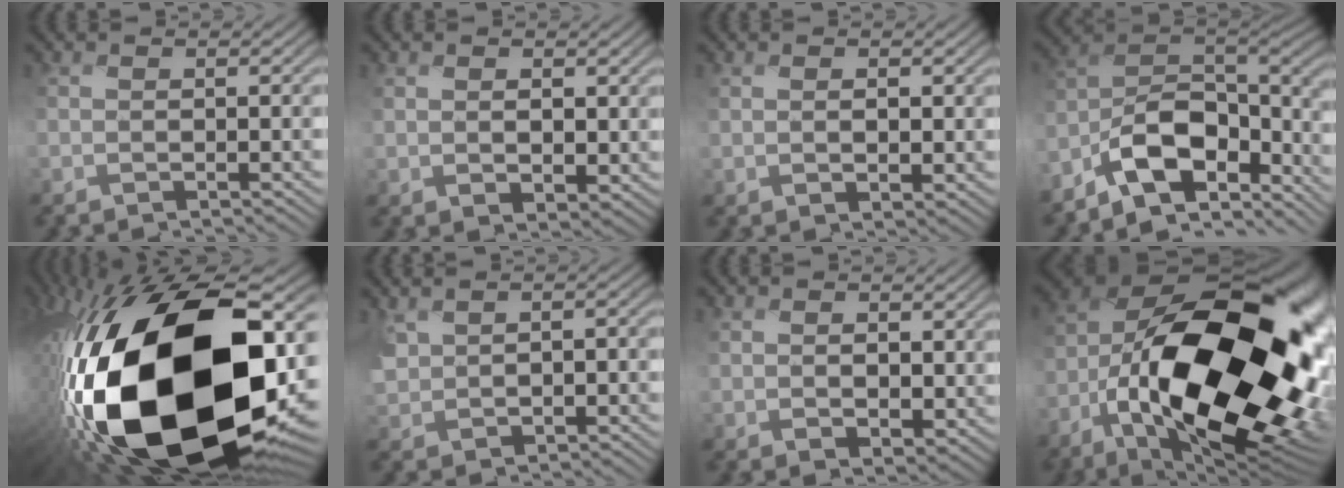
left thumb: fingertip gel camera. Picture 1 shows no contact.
{"total": 2.9, "force": [1.2, 2.1, 1.7], "torque": [-0.044, -0.008, 0.026]}
{"total": 1.9, "force": [0.7, 1.2, 1.3], "torque": [-0.029, -0.005, 0.018]}
{"total": 12.6, "force": [-7.3, 6.4, 8.0], "torque": [-0.163, -0.005, -0.150]}
{"total": 25.1, "force": [-4.0, 14.0, 20.4], "torque": [-0.451, -0.082, -0.041]}
{"total": 3.9, "force": [0.7, 2.9, 2.5], "torque": [-0.066, -0.003, 0.018]}
{"total": 3.5, "force": [1.4, 2.5, 2.0], "torque": [-0.054, -0.009, 0.031]}
{"total": 23.6, "force": [-4.7, 13.0, 19.1], "torque": [-0.397, -0.035, -0.060]}